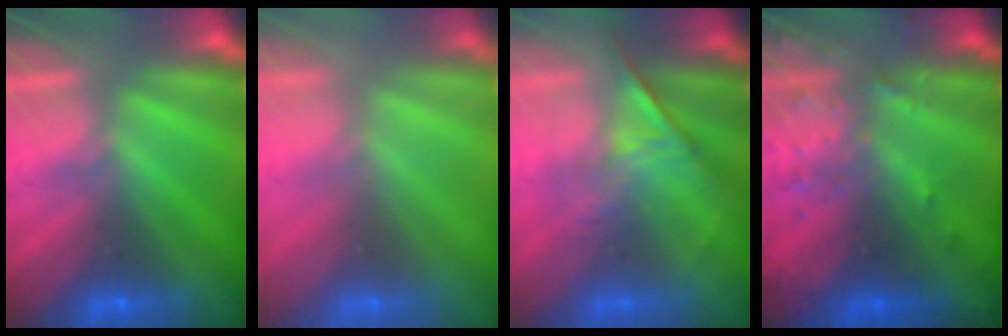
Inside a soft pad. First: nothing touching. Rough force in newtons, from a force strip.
{"total": 9.6}
{"total": 1.3}
{"total": 6.5}